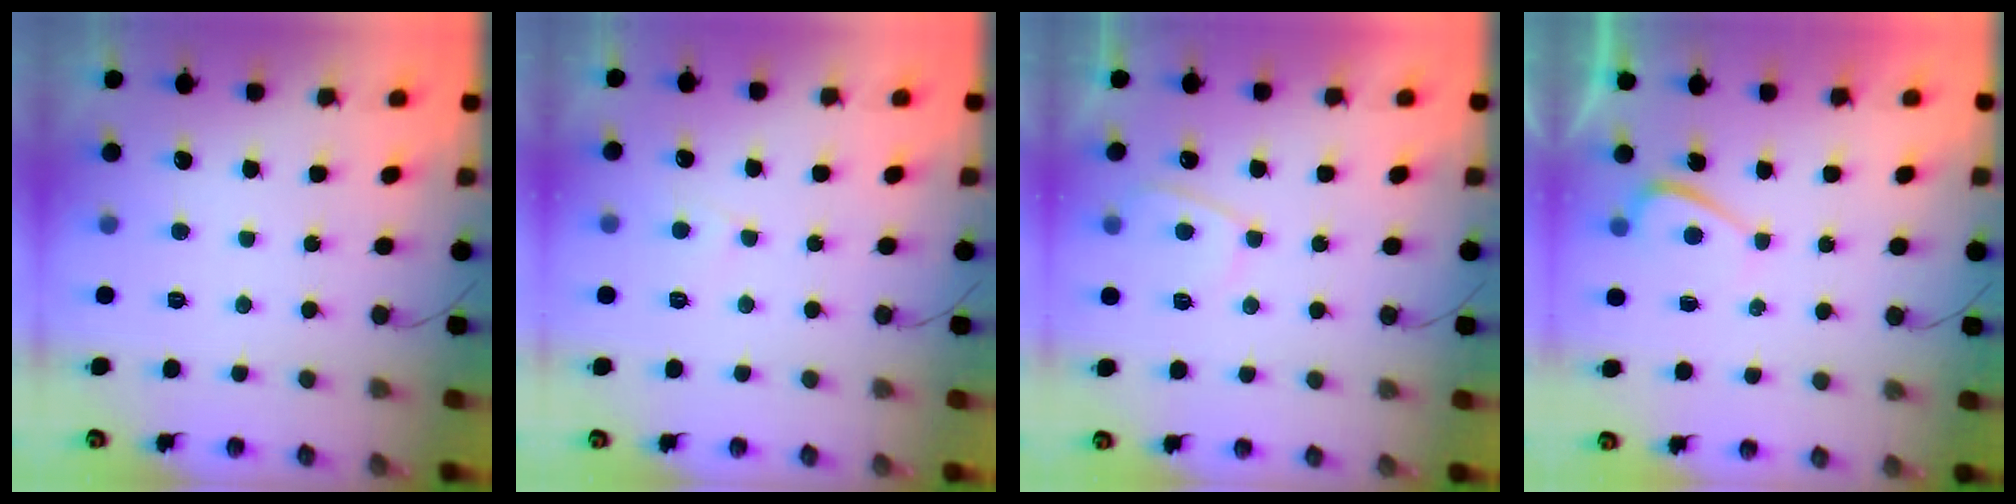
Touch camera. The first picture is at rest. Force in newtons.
{"total": 3.2, "press": 3.2, "slide": 0.3}
{"total": 4.1, "press": 4.0, "slide": 0.8}
{"total": 0.7, "press": 0.5, "slide": 0.5}